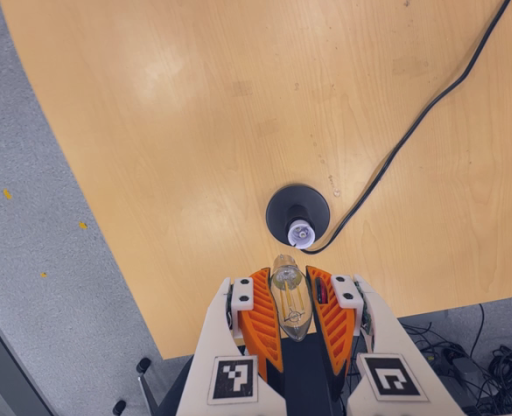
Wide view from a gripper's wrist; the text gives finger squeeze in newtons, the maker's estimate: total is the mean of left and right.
{"total": 24.0, "left": 26.2, "right": 21.7}